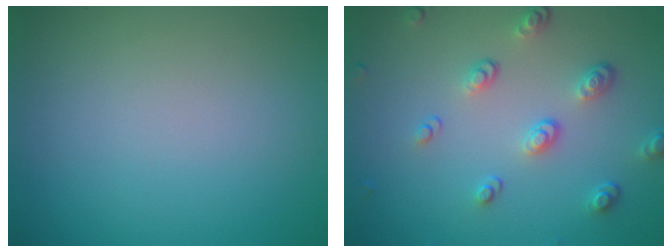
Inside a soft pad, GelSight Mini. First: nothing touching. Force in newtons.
{"total": 3.5, "press": 2.6, "slide": 2.3}